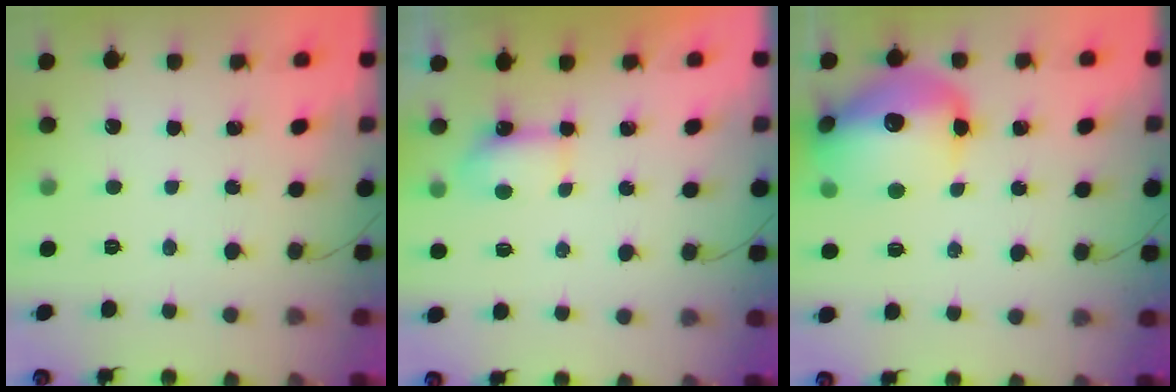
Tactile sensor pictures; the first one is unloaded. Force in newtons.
{"total": 4.2, "press": 4.0, "slide": 1.0}
{"total": 19.2, "press": 18.9, "slide": 3.1}